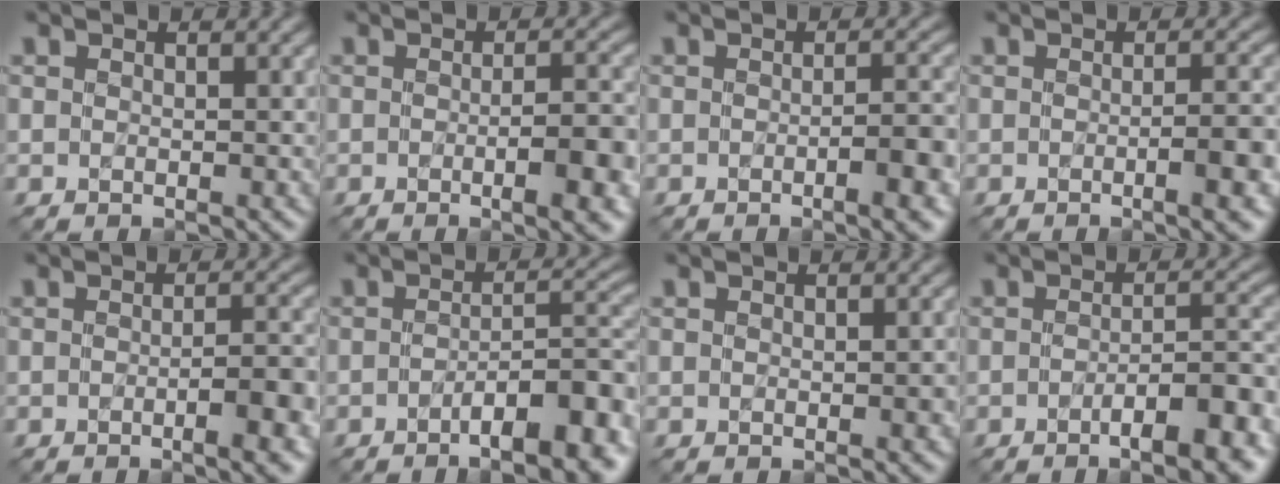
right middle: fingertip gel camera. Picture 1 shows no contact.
{"total": 5.9, "force": [-1.3, 1.8, 5.5], "torque": [-0.062, -0.002, -0.010]}
{"total": 4.0, "force": [-1.1, 1.0, 3.7], "torque": [-0.043, 0.005, -0.016]}
{"total": 4.1, "force": [-0.9, 1.0, 3.9], "torque": [-0.046, 0.004, -0.014]}
{"total": 4.6, "force": [-1.3, 1.2, 4.2], "torque": [-0.051, 0.005, -0.017]}
{"total": 9.9, "force": [-4.5, 3.0, 8.3], "torque": [-0.094, 0.005, -0.059]}
{"total": 0.8, "force": [-0.1, 0.2, 0.7], "torque": [-0.006, 0.000, -0.001]}
{"total": 8.1, "force": [-3.7, 2.4, 6.8], "torque": [-0.076, 0.005, -0.046]}